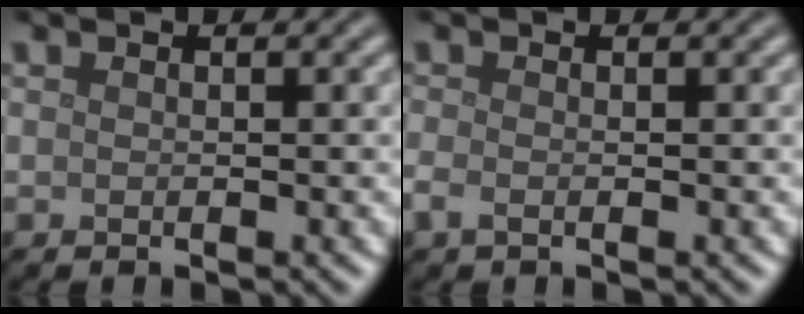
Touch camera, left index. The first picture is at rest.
{"total": 1.2, "force": [-0.5, 0.5, 1.0], "torque": [-0.026, -0.006, -0.014]}